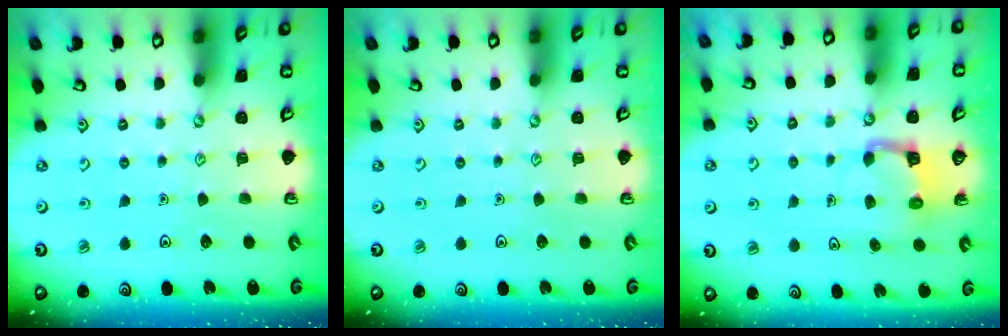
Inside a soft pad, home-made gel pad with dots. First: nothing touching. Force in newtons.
{"total": 0.0}
{"total": 3.9, "press": 3.8, "slide": 0.3}